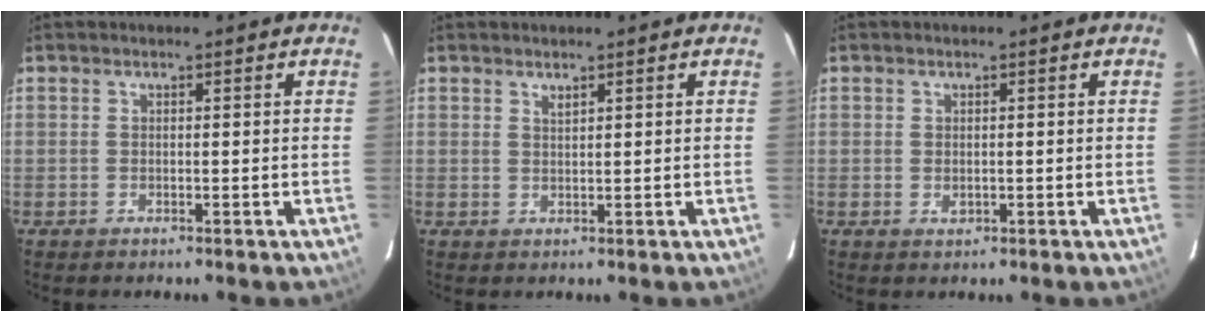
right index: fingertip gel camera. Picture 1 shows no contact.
{"total": 0.9, "force": [0.7, 0.2, 0.5], "torque": [-0.009, 0.001, 0.013]}
{"total": 1.0, "force": [-0.1, 0.7, 0.7], "torque": [-0.011, 0.000, 0.000]}